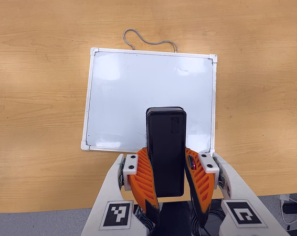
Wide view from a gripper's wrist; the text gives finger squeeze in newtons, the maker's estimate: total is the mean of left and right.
{"total": 9.7, "left": 8.1, "right": 11.3}